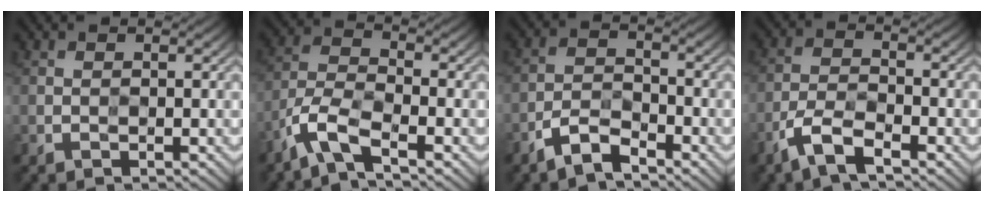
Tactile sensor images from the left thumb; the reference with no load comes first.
{"total": 6.1, "force": [-4.2, 1.5, 4.1], "torque": [-0.093, -0.004, -0.101]}
{"total": 4.6, "force": [-3.5, 1.5, 2.5], "torque": [-0.051, 0.000, -0.080]}
{"total": 5.4, "force": [-3.7, 1.5, 3.6], "torque": [-0.080, -0.003, -0.085]}